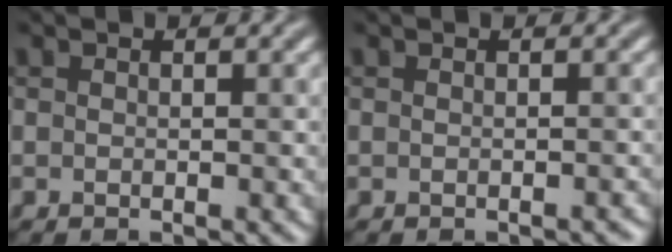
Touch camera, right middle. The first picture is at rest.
{"total": 0.6, "force": [-0.6, 0.1, 0.3], "torque": [-0.004, 0.001, -0.006]}